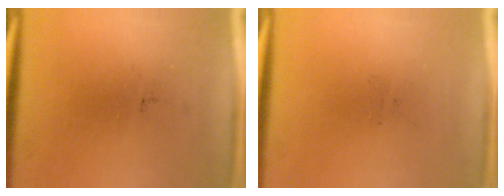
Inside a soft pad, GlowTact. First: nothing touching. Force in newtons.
{"total": 0.0}